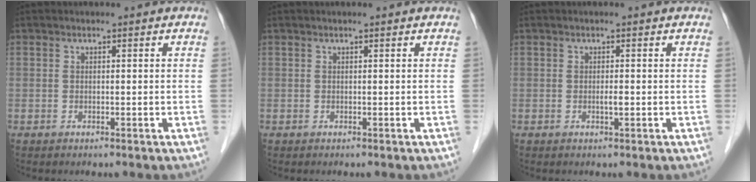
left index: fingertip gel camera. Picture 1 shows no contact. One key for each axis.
{"total": 0.5, "fx": 0.5, "fy": 0.0, "fz": 0.3, "tx": -0.005, "ty": 0.013, "tz": 0.007}
{"total": 0.8, "fx": -0.2, "fy": 0.0, "fz": 0.7, "tx": -0.014, "ty": -0.004, "tz": -0.004}